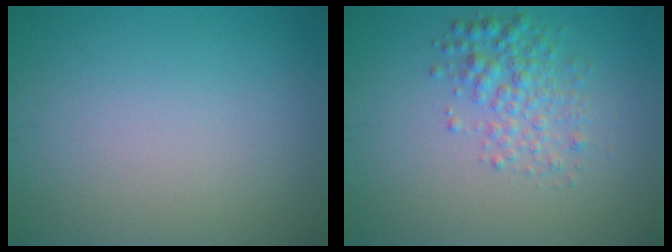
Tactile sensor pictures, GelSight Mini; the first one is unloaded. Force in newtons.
{"total": 3.0, "press": 3.0, "slide": 0.1}